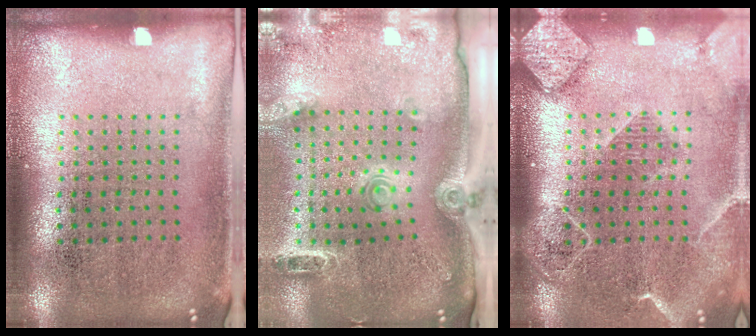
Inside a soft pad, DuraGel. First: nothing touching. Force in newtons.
{"total": 2.9, "press": 2.0, "slide": 2.0}
{"total": 2.1, "press": 1.9, "slide": 0.9}